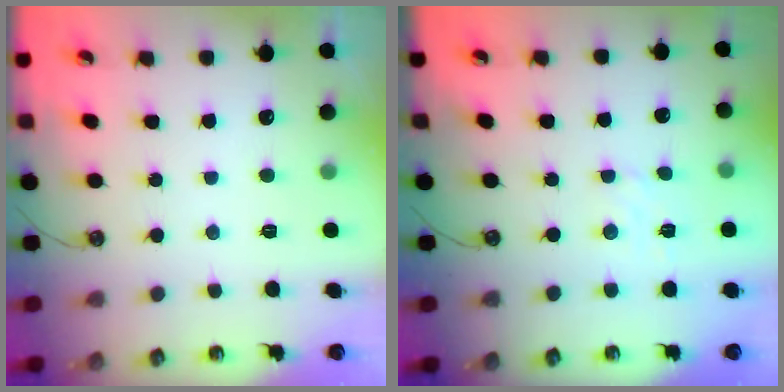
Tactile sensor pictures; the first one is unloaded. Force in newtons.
{"total": 2.5, "press": 2.4, "slide": 0.5}